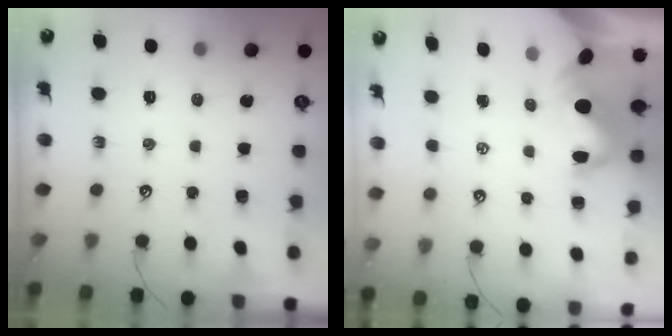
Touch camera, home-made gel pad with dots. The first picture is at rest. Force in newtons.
{"total": 3.4, "press": 3.2, "slide": 1.2}